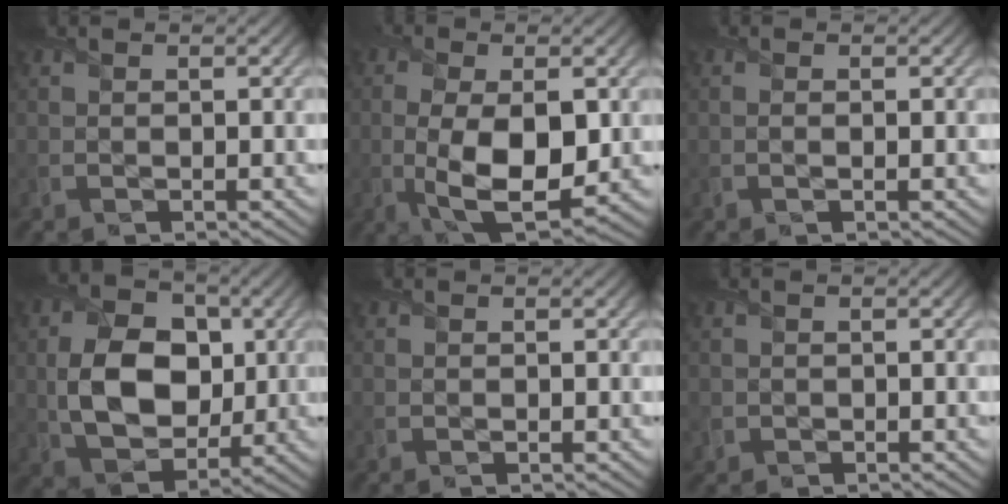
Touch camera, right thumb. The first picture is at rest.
{"total": 10.6, "force": [-1.4, 4.9, 9.3], "torque": [-0.194, -0.021, -0.014]}
{"total": 0.7, "force": [-0.1, 0.1, 0.7], "torque": [-0.015, -0.002, -0.002]}
{"total": 10.6, "force": [0.3, 7.6, 7.4], "torque": [-0.157, -0.005, 0.006]}
{"total": 0.0}
{"total": 0.9, "force": [-0.3, 0.9, 0.0], "torque": [0.003, -0.006, -0.008]}